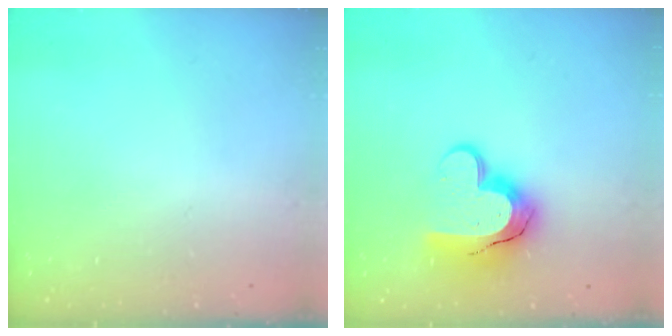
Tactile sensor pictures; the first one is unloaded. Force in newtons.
{"total": 14.2, "press": 14.1, "slide": 1.0}